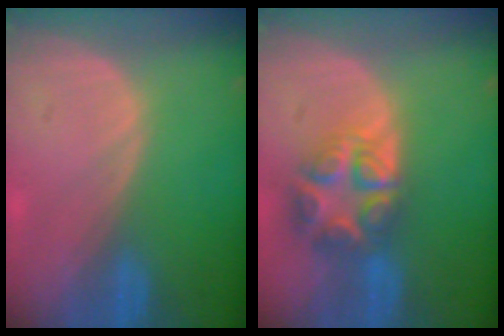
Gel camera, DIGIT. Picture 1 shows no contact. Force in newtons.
{"total": 7.9, "press": 6.9, "slide": 3.9}